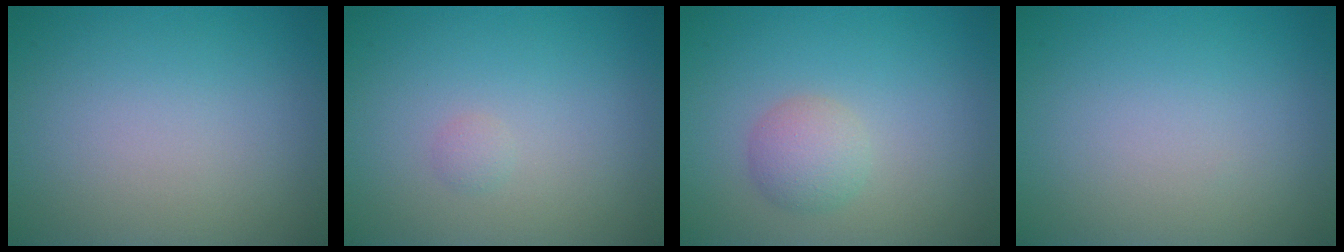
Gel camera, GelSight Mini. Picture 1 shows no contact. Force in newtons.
{"total": 0.6, "press": 0.6, "slide": 0.0}
{"total": 2.3, "press": 2.3, "slide": 0.0}
{"total": 0.0}